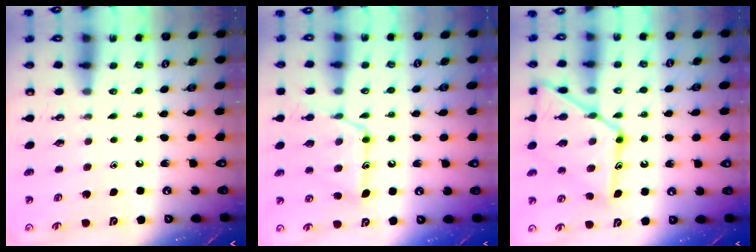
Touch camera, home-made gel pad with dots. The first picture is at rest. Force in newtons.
{"total": 16.3, "press": 16.3, "slide": 1.3}
{"total": 17.1, "press": 17.1, "slide": 1.3}